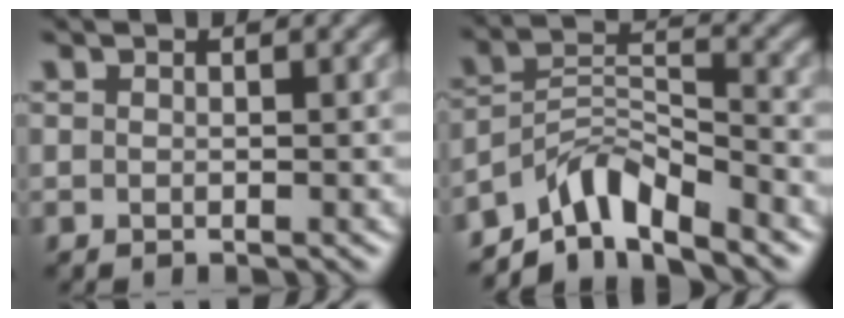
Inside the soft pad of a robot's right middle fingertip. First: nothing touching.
{"total": 6.0, "force": [-5.0, 1.7, 2.7], "torque": [-0.035, 0.010, -0.095]}